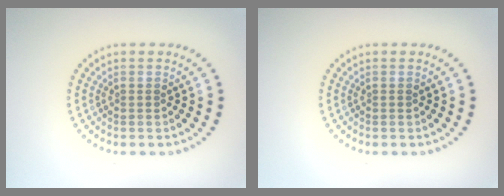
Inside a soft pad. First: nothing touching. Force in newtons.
{"total": 0.0}